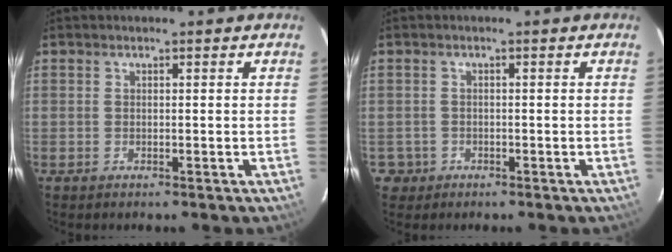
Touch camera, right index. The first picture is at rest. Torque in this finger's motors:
{"motor_torque": [-0.49, 0.05, -1.05, -0.21]}